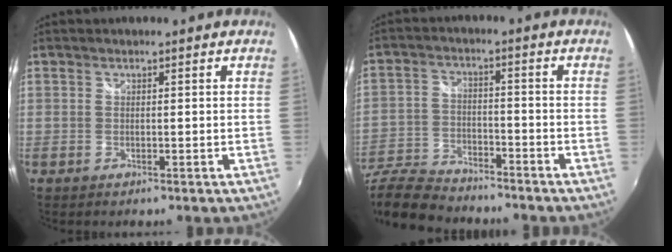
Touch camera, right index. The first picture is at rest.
{"total": 15.5, "force": [-13.4, 4.7, 6.3], "torque": [-0.163, -0.019, -0.247]}